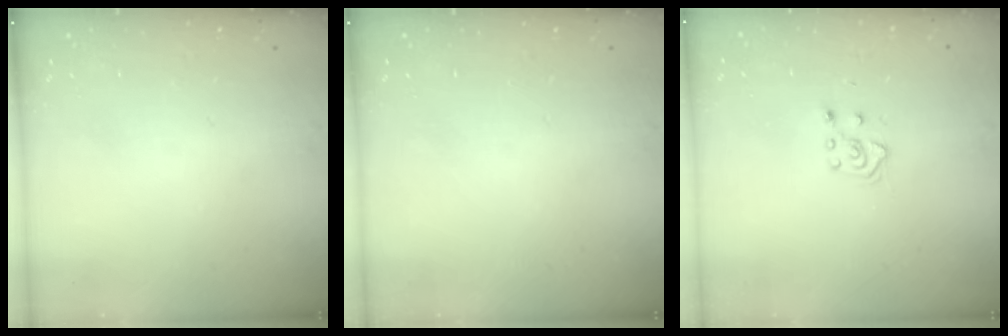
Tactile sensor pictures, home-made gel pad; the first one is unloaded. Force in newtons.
{"total": 0.0}
{"total": 4.9, "press": 4.8, "slide": 0.8}